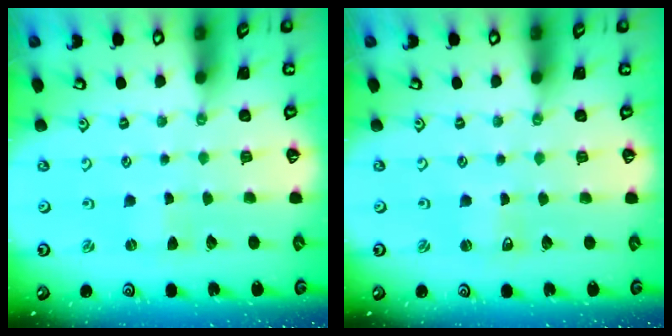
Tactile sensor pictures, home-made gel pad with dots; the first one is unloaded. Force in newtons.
{"total": 0.0}